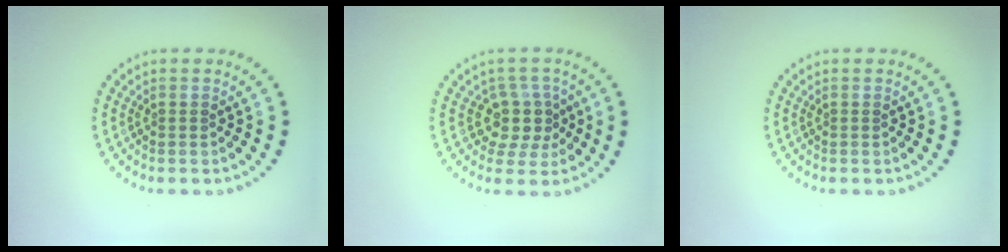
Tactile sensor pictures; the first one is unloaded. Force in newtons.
{"total": 3.1, "press": 2.5, "slide": 1.9}
{"total": 0.0}